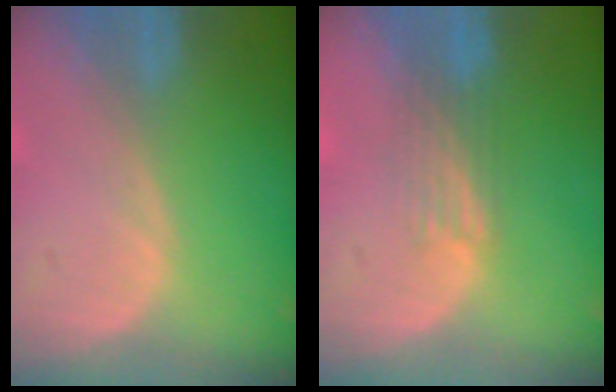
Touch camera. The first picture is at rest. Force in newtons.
{"total": 3.9, "press": 3.1, "slide": 2.3}